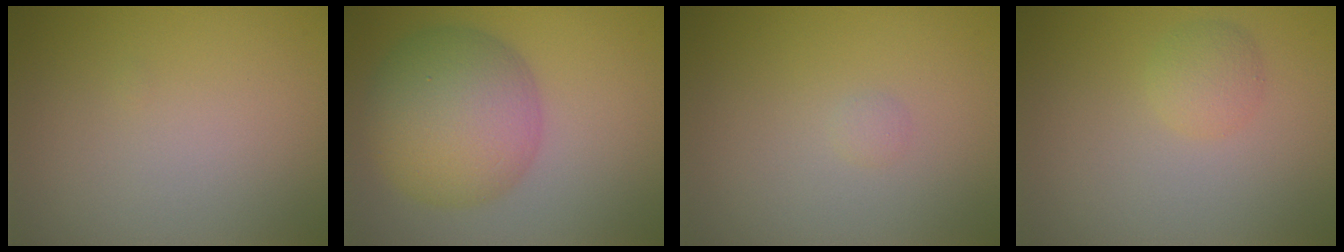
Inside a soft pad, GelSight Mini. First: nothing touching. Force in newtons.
{"total": 8.7, "press": 8.7, "slide": 0.2}
{"total": 0.5, "press": 0.5, "slide": 0.1}
{"total": 1.7, "press": 1.7, "slide": 0.1}